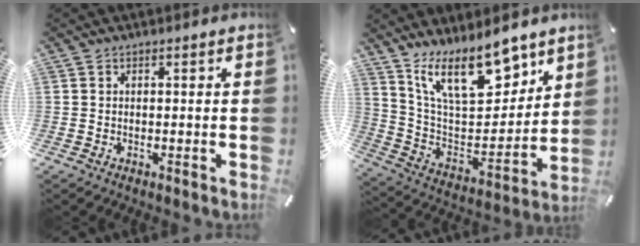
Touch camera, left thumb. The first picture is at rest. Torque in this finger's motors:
{"motor_torque": [0.63, 0.43, 1.37, -1.40, 0.25]}